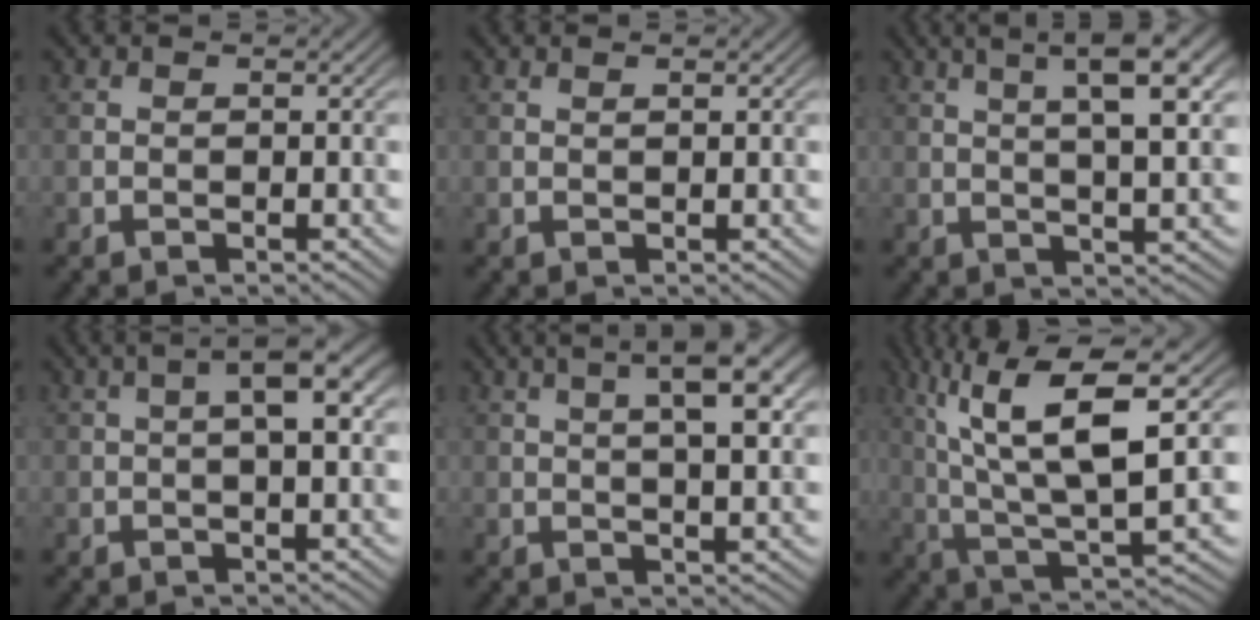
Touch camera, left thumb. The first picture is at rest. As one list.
[{"total": 0.7, "force": [0.1, -0.7, 0.1], "torque": [0.002, 0.002, 0.002]}, {"total": 9.2, "force": [3.7, 1.2, 8.4], "torque": [-0.116, 0.018, 0.058]}, {"total": 4.4, "force": [0.4, 0.5, 4.3], "torque": [-0.063, 0.011, 0.004]}, {"total": 7.2, "force": [2.4, 1.1, 6.7], "torque": [-0.092, 0.012, 0.037]}, {"total": 12.7, "force": [3.9, 3.0, 11.7], "torque": [-0.227, 0.017, 0.077]}]